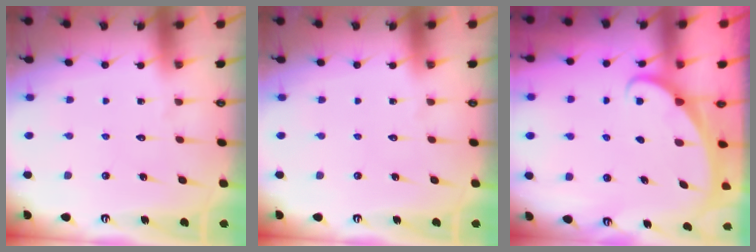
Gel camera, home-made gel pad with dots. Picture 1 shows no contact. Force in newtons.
{"total": 0.0}
{"total": 1.8, "press": 1.7, "slide": 0.1}